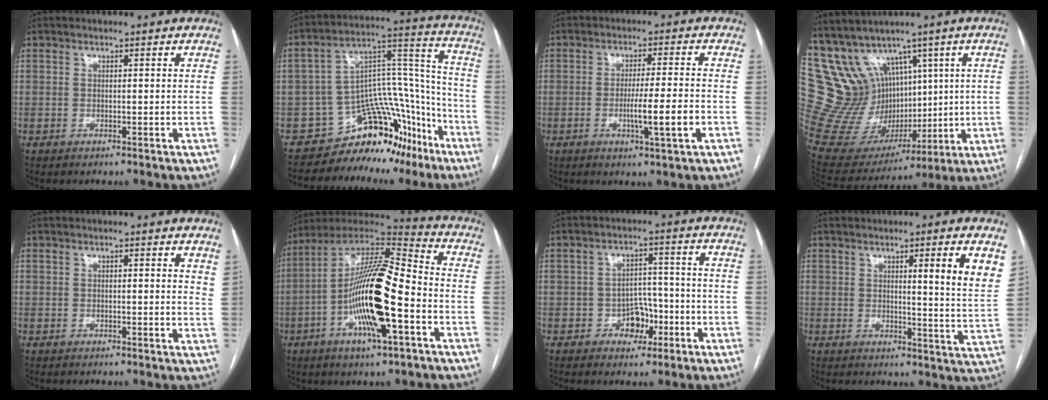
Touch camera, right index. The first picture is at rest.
{"total": 16.6, "force": [-13.0, 8.0, 6.4], "torque": [-0.068, 0.089, -0.194]}
{"total": 9.3, "force": [-2.9, -0.6, 8.9], "torque": [-0.152, -0.011, -0.049]}
{"total": 15.9, "force": [7.8, 12.3, 6.5], "torque": [-0.150, 0.068, 0.199]}
{"total": 3.0, "force": [2.4, 0.8, 1.6], "torque": [-0.020, -0.006, 0.021]}
{"total": 19.6, "force": [-4.9, 3.5, 18.7], "torque": [-0.354, 0.001, -0.087]}
{"total": 5.0, "force": [-2.0, 3.8, 2.6], "torque": [-0.032, 0.016, -0.028]}
{"total": 9.3, "force": [4.7, -0.2, 7.9], "torque": [-0.094, -0.027, 0.054]}